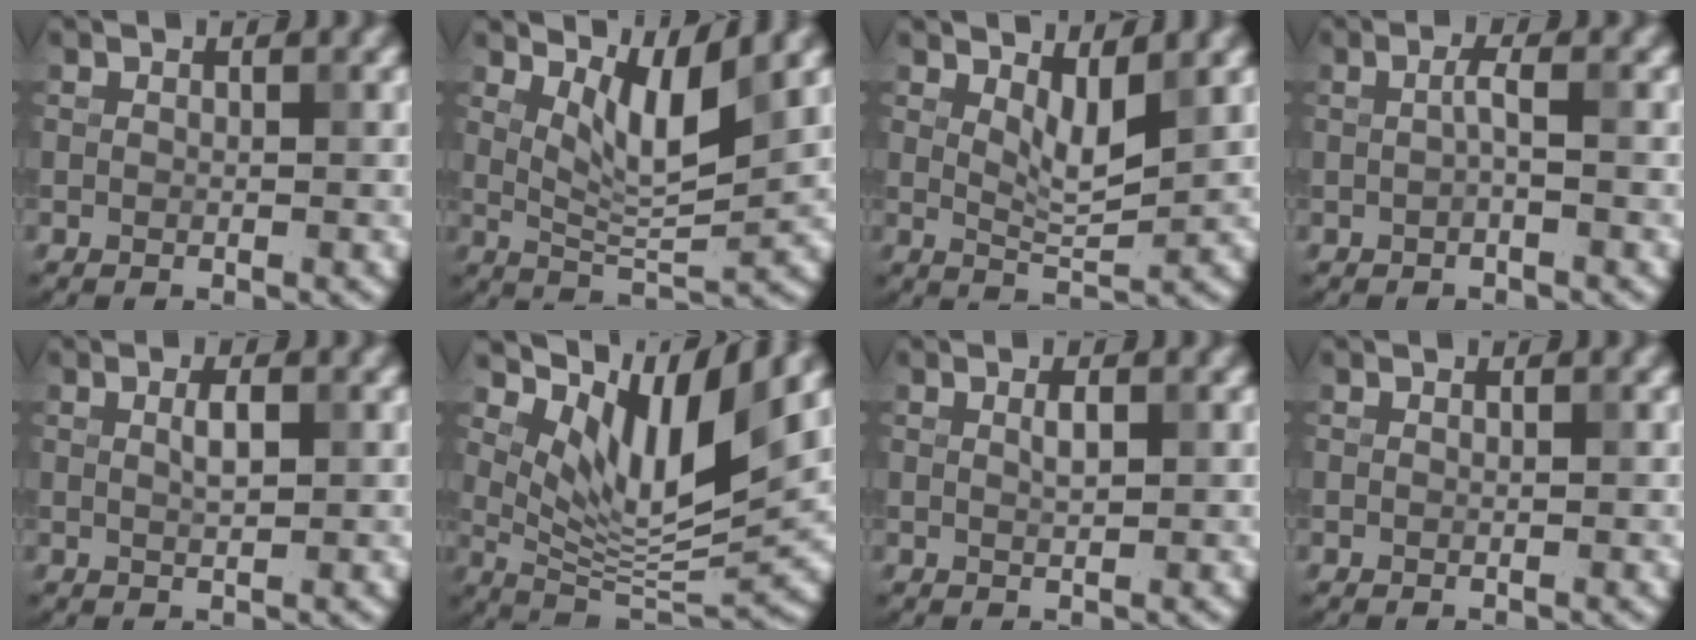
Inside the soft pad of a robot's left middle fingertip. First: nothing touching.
{"total": 3.9, "force": [2.1, 1.0, 3.1], "torque": [-0.066, -0.010, 0.043]}
{"total": 2.6, "force": [1.3, 0.7, 2.1], "torque": [-0.040, -0.005, 0.029]}
{"total": 0.8, "force": [-0.2, -0.2, 0.8], "torque": [-0.019, 0.006, -0.001]}
{"total": 1.3, "force": [0.3, 0.3, 1.2], "torque": [-0.028, 0.004, 0.010]}
{"total": 8.7, "force": [4.6, 2.7, 6.8], "torque": [-0.116, -0.013, 0.093]}
{"total": 0.9, "force": [0.3, 0.2, 0.9], "torque": [-0.019, 0.003, 0.009]}
{"total": 0.0}